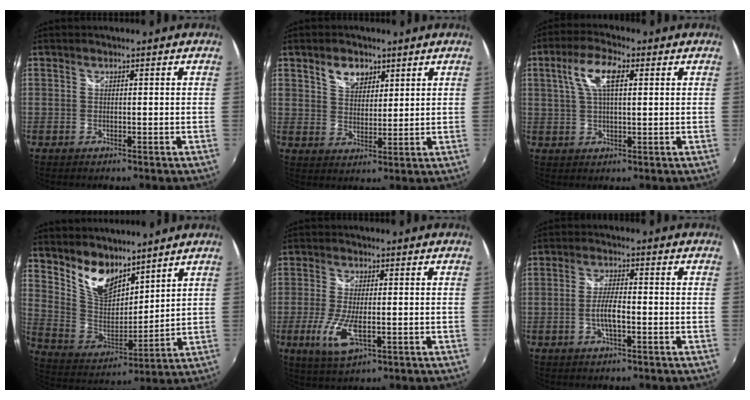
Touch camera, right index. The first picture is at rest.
{"total": 5.5, "force": [3.2, 3.7, 2.6], "torque": [-0.036, 0.011, 0.059]}
{"total": 7.4, "force": [2.3, 2.8, 6.4], "torque": [-0.127, 0.017, 0.043]}
{"total": 11.6, "force": [8.7, 5.3, 5.4], "torque": [-0.106, 0.003, 0.177]}
{"total": 8.1, "force": [-2.6, 2.7, 7.2], "torque": [-0.155, -0.018, -0.046]}
{"total": 5.0, "force": [-1.7, 1.1, 4.6], "torque": [-0.094, 0.004, -0.030]}